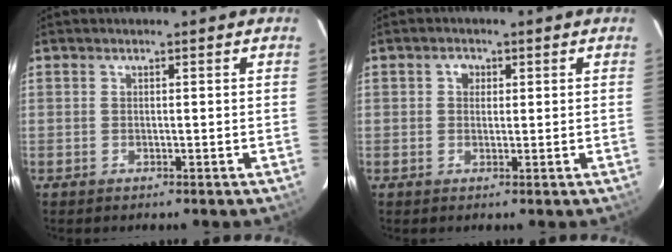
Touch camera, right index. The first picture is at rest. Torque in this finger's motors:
{"motor_torque": [0.11, -0.02, 0.06, 0.02]}